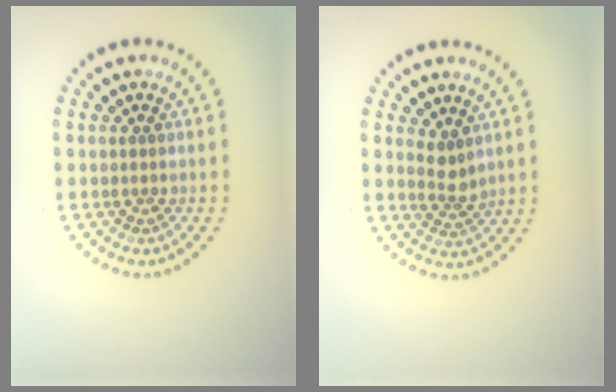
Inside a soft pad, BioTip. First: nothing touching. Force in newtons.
{"total": 1.8, "press": 1.4, "slide": 1.2}